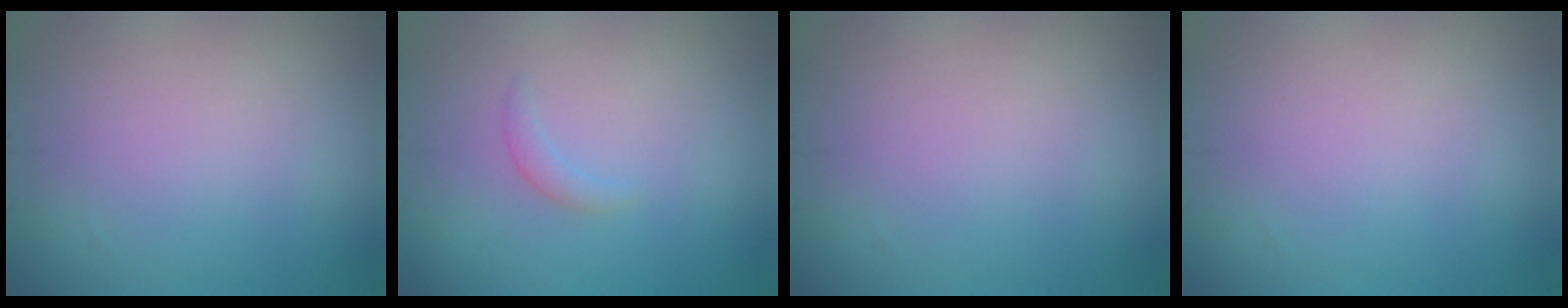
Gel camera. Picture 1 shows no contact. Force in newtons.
{"total": 0.9, "press": 0.9, "slide": 0.1}
{"total": 0.0}
{"total": 0.0}